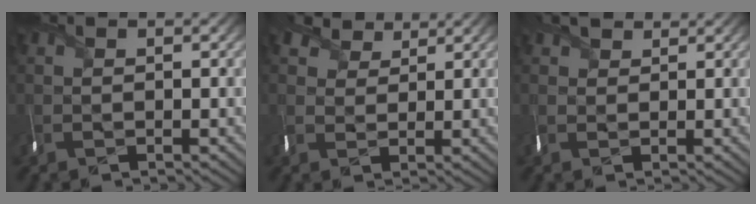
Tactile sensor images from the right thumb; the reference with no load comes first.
{"total": 2.6, "force": [2.2, 1.1, -0.8], "torque": [0.004, 0.006, 0.037]}
{"total": 1.8, "force": [1.4, 0.6, -0.9], "torque": [0.010, 0.005, 0.022]}